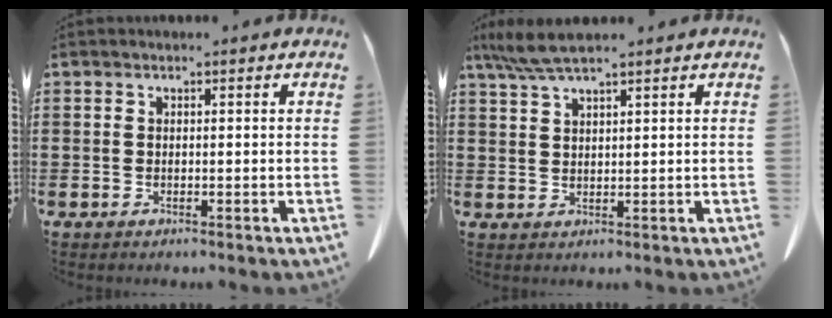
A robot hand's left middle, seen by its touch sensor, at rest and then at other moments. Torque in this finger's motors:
{"motor_torque": [0.70, -0.28, 0.31, 0.04]}